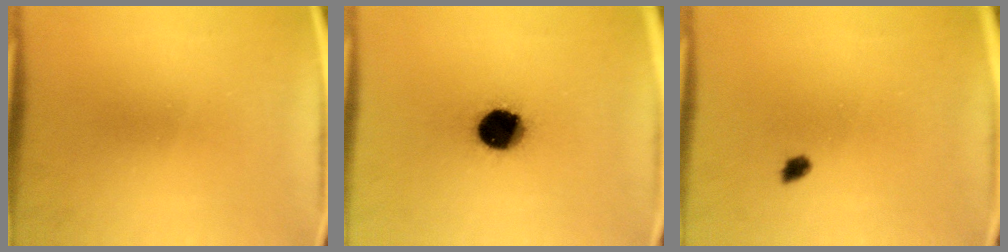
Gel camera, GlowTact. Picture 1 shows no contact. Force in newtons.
{"total": 13.6}
{"total": 1.5}